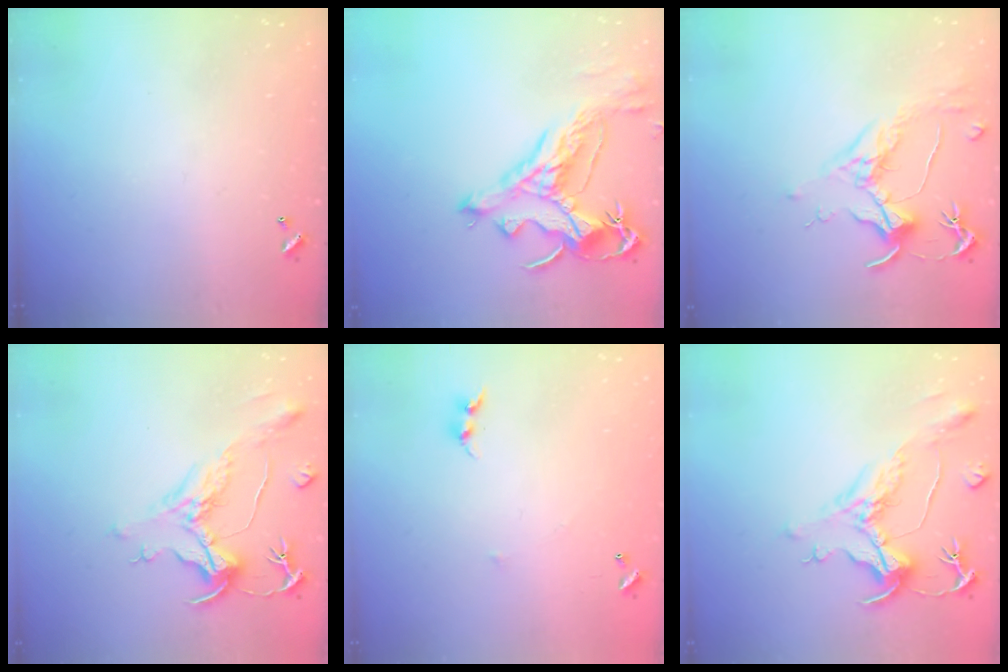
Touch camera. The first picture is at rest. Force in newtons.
{"total": 5.8, "press": 5.5, "slide": 1.6}
{"total": 1.8, "press": 1.5, "slide": 0.9}
{"total": 1.9, "press": 1.4, "slide": 1.2}
{"total": 6.2, "press": 6.2, "slide": 0.7}
{"total": 1.8, "press": 0.8, "slide": 1.5}